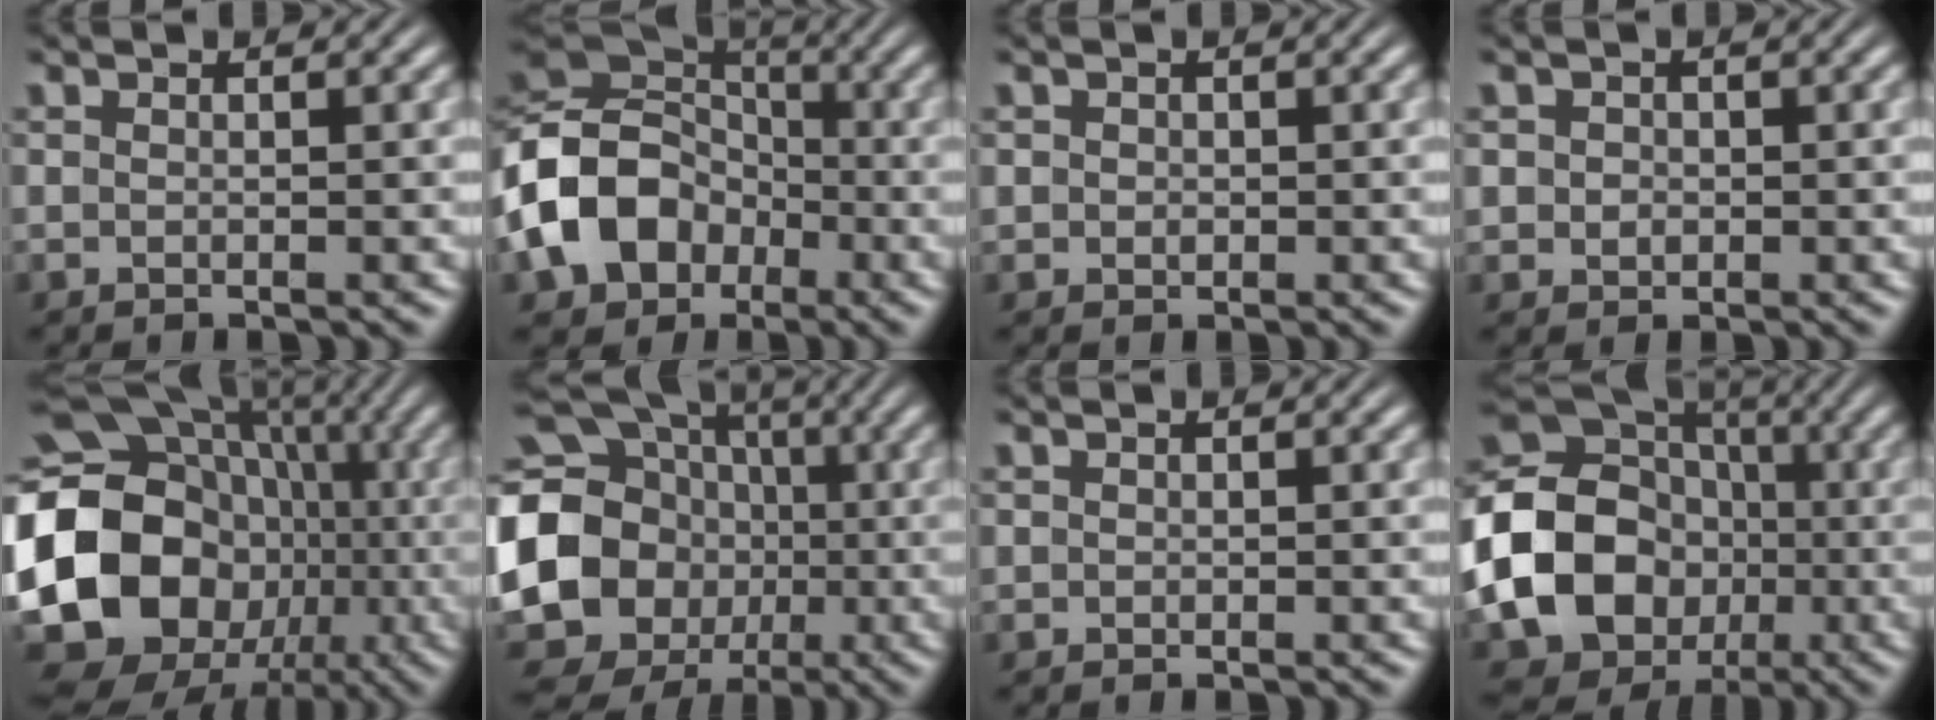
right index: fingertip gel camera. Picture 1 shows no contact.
{"total": 12.1, "force": [-1.5, 10.2, 6.4], "torque": [-0.166, -0.037, -0.016]}
{"total": 1.2, "force": [0.1, 1.1, 0.4], "torque": [-0.015, -0.008, 0.006]}
{"total": 2.1, "force": [0.0, 2.0, 0.7], "torque": [-0.023, -0.008, 0.003]}
{"total": 23.0, "force": [-3.6, 18.9, 12.6], "torque": [-0.280, -0.080, -0.043]}
{"total": 21.3, "force": [-1.1, 19.2, 9.1], "torque": [-0.259, -0.073, -0.021]}
{"total": 0.0}
{"total": 21.4, "force": [-4.0, 18.9, 9.3], "torque": [-0.245, -0.078, -0.056]}